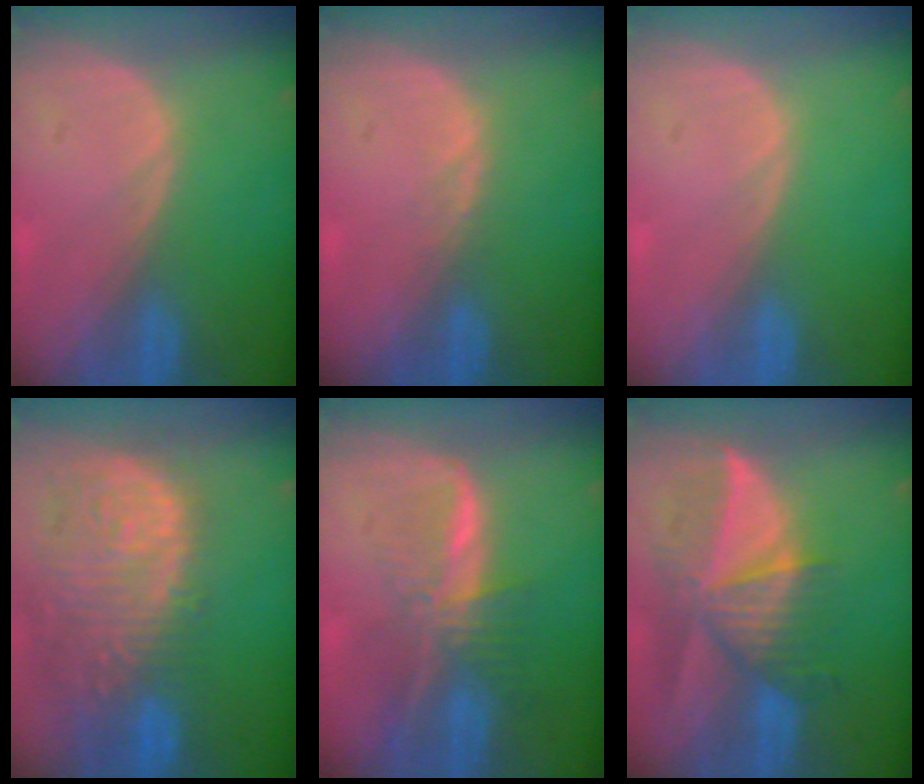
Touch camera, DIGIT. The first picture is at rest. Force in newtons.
{"total": 0.8, "press": 0.8, "slide": 0.3}
{"total": 0.0}
{"total": 14.5, "press": 11.9, "slide": 8.2}
{"total": 8.2, "press": 6.8, "slide": 4.5}
{"total": 9.5, "press": 8.5, "slide": 4.3}